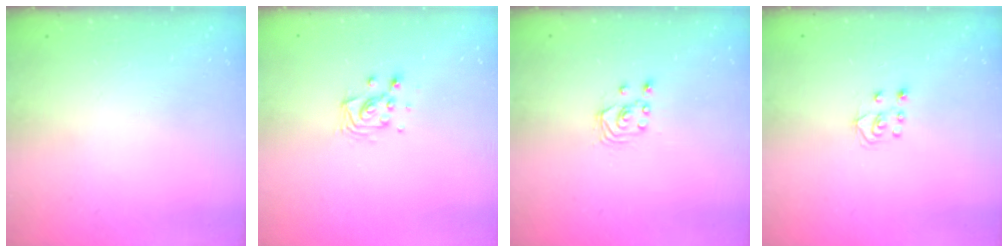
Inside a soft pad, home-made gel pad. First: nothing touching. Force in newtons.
{"total": 6.3, "press": 6.3, "slide": 0.3}
{"total": 2.1, "press": 2.1, "slide": 0.3}
{"total": 4.2, "press": 4.2, "slide": 0.3}